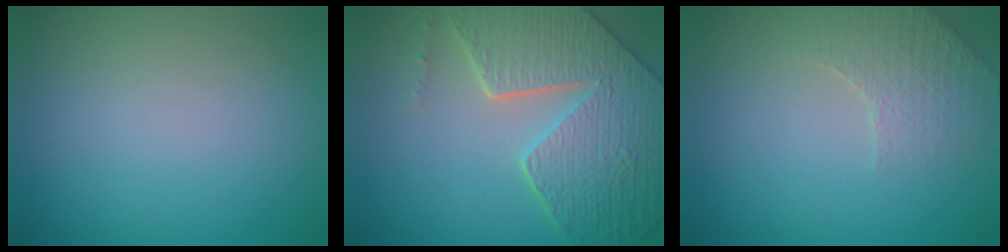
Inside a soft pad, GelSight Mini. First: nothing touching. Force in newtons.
{"total": 8.8, "press": 6.3, "slide": 6.2}
{"total": 2.8, "press": 2.7, "slide": 0.8}